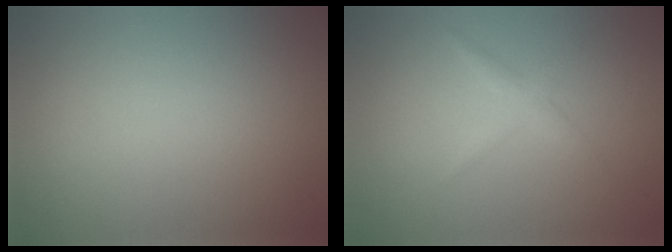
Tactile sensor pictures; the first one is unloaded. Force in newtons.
{"total": 1.3, "press": 1.3, "slide": 0.1}